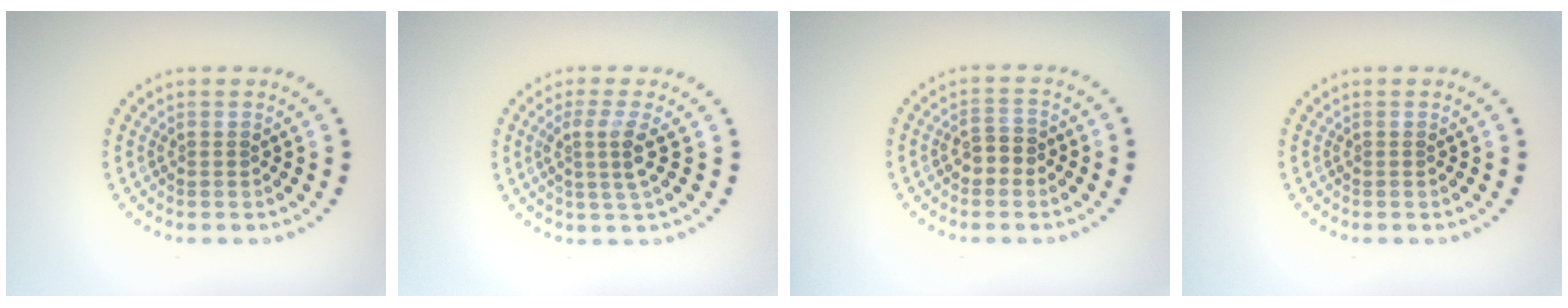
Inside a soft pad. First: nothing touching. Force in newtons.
{"total": 2.6, "press": 2.0, "slide": 1.8}
{"total": 2.1, "press": 2.0, "slide": 0.4}
{"total": 0.0}